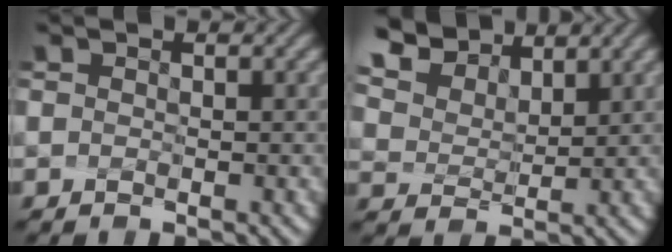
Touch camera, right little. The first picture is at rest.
{"total": 7.1, "force": [6.0, 3.2, 2.1], "torque": [-0.093, 0.006, 0.121]}